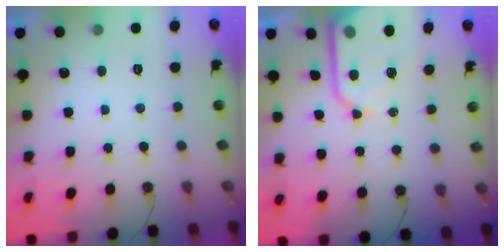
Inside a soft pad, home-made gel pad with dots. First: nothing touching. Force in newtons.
{"total": 13.0, "press": 12.9, "slide": 1.3}